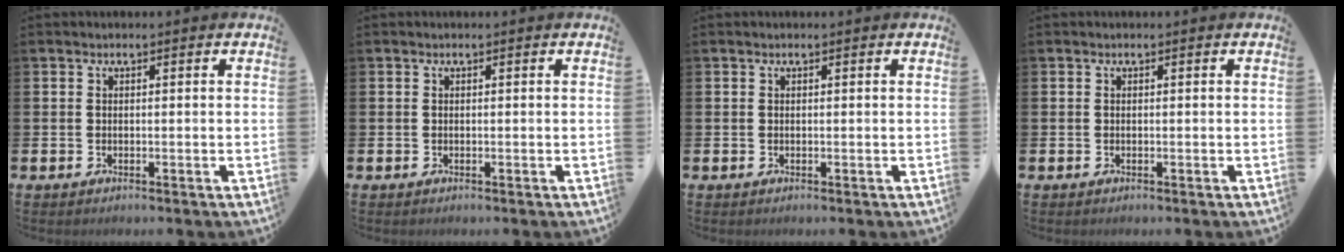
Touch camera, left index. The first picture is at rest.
{"total": 0.0}
{"total": 0.0}
{"total": 0.0}